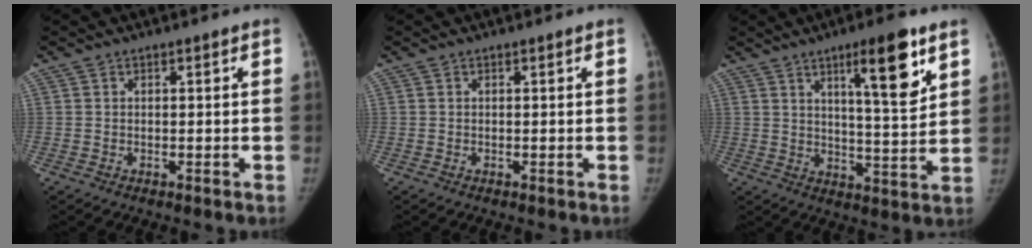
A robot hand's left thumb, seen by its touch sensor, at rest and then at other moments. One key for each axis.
{"total": 0.0}
{"total": 12.5, "fx": 6.6, "fy": 2.4, "fz": 10.4, "tx": -0.142, "ty": -0.039, "tz": 0.102}